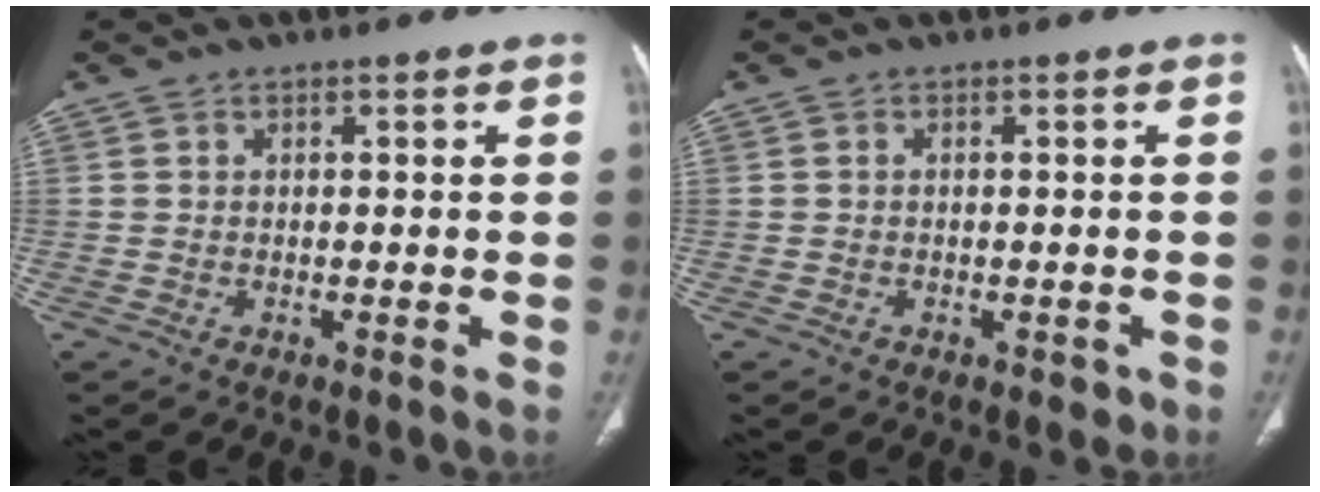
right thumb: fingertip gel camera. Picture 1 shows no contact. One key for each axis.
{"total": 2.0, "fx": -0.8, "fy": 1.3, "fz": 1.3, "tx": -0.007, "ty": 0.002, "tz": -0.007}